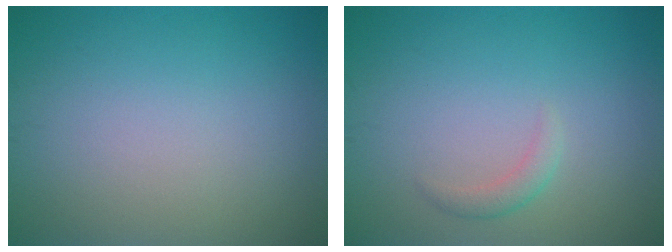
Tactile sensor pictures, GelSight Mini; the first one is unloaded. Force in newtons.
{"total": 1.2, "press": 1.2, "slide": 0.1}